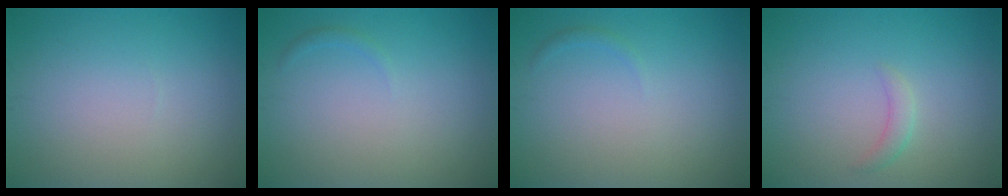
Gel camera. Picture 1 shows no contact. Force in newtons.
{"total": 0.6, "press": 0.6, "slide": 0.0}
{"total": 0.6, "press": 0.6, "slide": 0.0}
{"total": 1.2, "press": 1.2, "slide": 0.1}